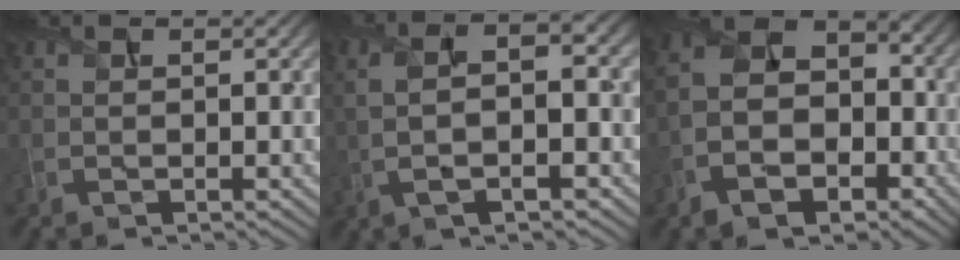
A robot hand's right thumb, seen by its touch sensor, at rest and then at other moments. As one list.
[{"total": 7.0, "force": [-0.3, 2.1, 6.7], "torque": [-0.136, 0.009, -0.009]}, {"total": 10.5, "force": [-4.3, 7.2, 6.3], "torque": [-0.142, -0.029, -0.088]}]